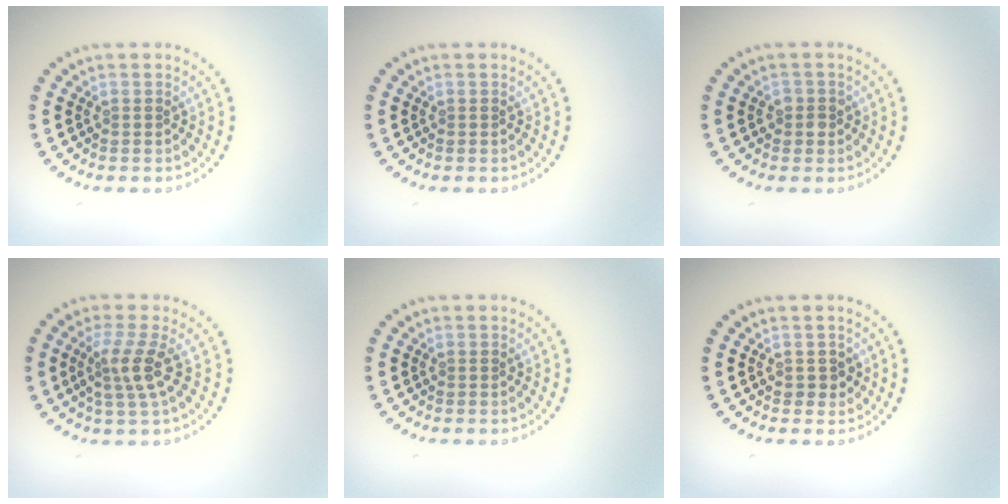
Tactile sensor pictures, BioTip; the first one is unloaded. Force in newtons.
{"total": 0.0}
{"total": 1.3, "press": 1.2, "slide": 0.5}
{"total": 2.8, "press": 2.1, "slide": 1.8}
{"total": 0.0}
{"total": 1.0, "press": 0.9, "slide": 0.5}